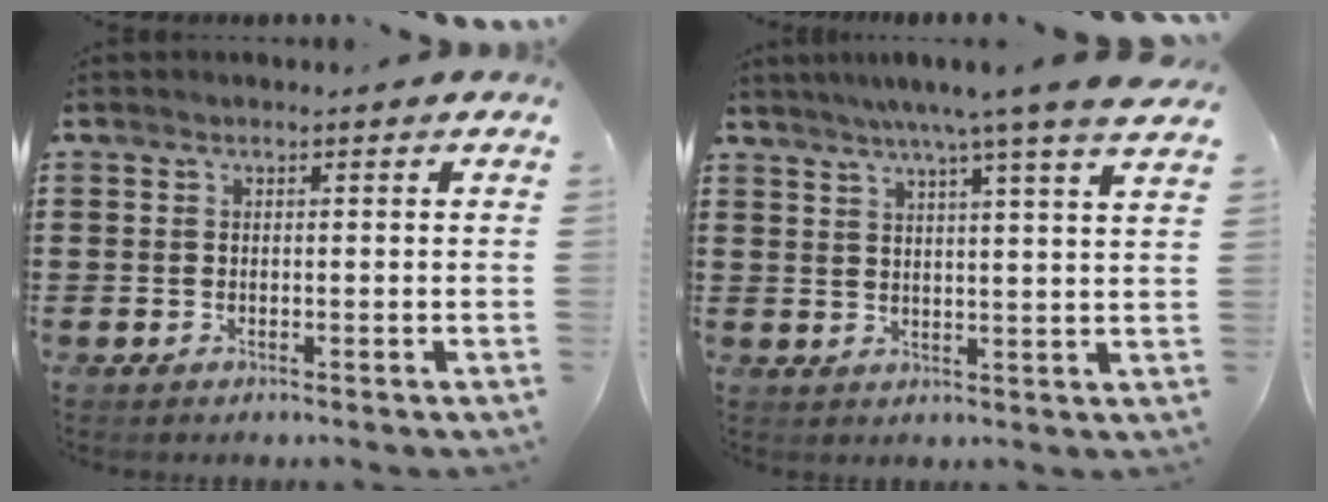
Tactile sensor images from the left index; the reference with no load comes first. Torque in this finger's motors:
{"motor_torque": [2.14, 0.00, 0.83, 0.21]}